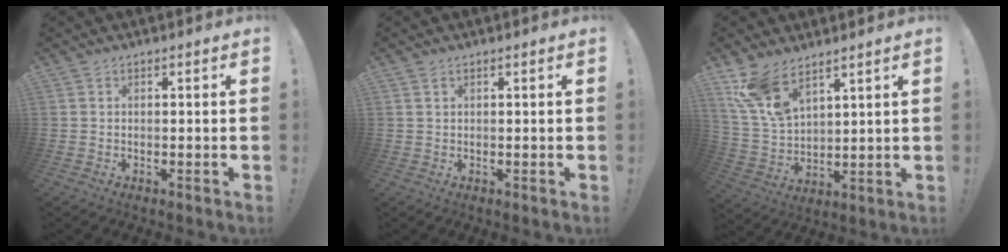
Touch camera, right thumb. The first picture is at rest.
{"total": 1.1, "force": [0.7, 0.4, 0.7], "torque": [-0.012, -0.001, 0.013]}
{"total": 11.2, "force": [8.6, 4.6, 5.5], "torque": [-0.123, -0.041, 0.169]}